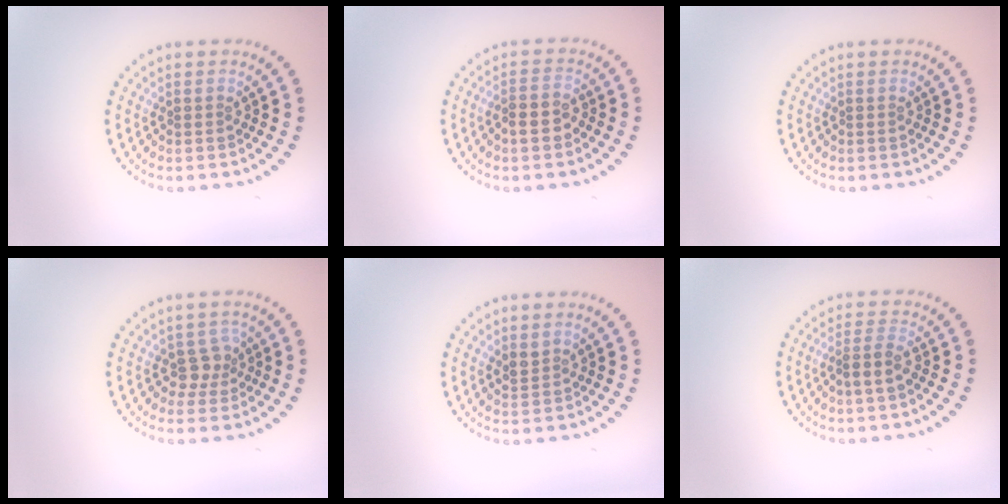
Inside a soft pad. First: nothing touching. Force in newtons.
{"total": 2.1, "press": 2.0, "slide": 0.6}
{"total": 0.0}
{"total": 1.8, "press": 1.4, "slide": 1.2}
{"total": 1.0, "press": 0.8, "slide": 0.6}
{"total": 1.9, "press": 1.4, "slide": 1.2}